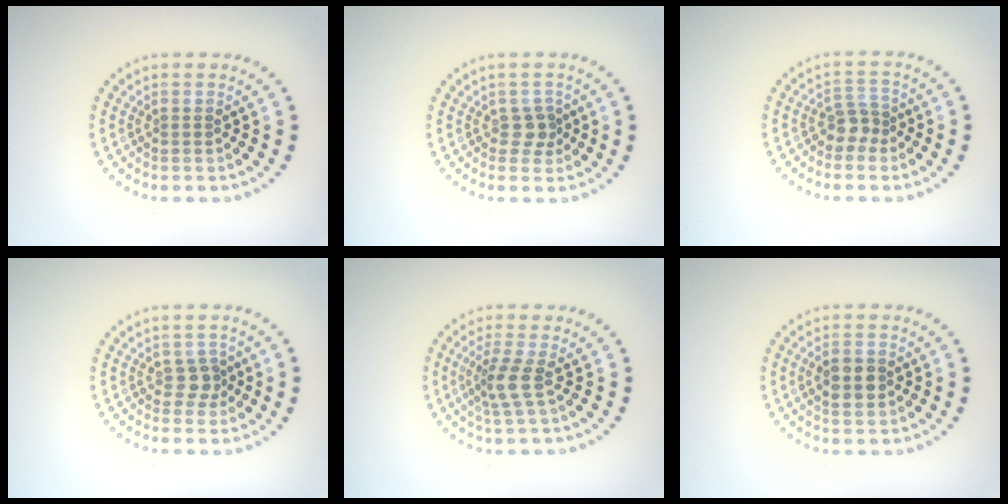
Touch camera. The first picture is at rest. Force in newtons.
{"total": 1.6, "press": 1.3, "slide": 1.0}
{"total": 2.1, "press": 1.7, "slide": 1.3}
{"total": 1.5, "press": 1.2, "slide": 0.9}
{"total": 2.4, "press": 1.9, "slide": 1.5}
{"total": 2.8, "press": 2.8, "slide": 0.1}